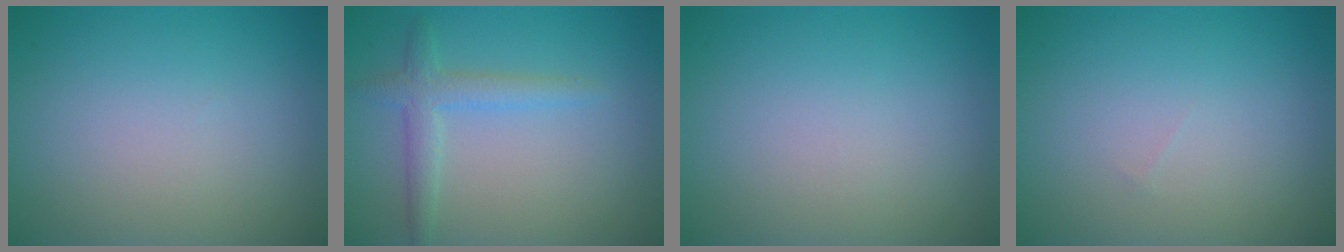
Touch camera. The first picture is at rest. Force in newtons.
{"total": 2.4, "press": 2.4, "slide": 0.1}
{"total": 0.0}
{"total": 0.0}